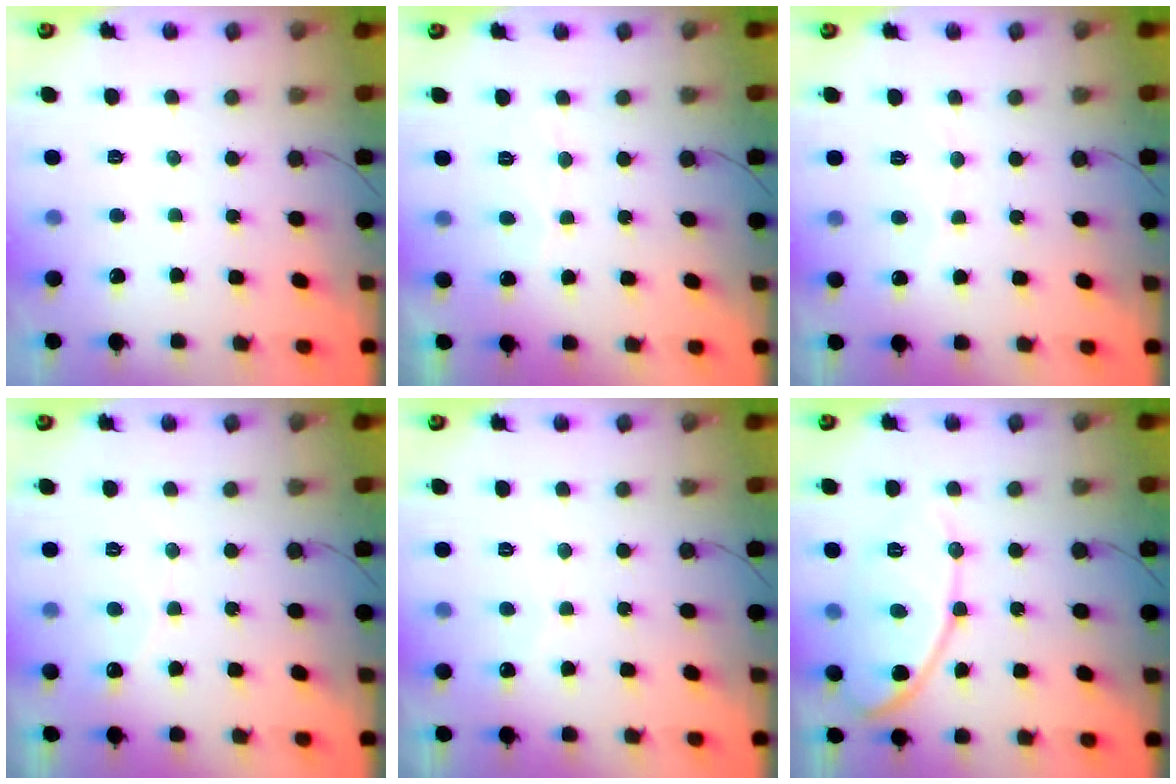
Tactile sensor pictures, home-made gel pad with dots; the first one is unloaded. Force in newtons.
{"total": 5.4, "press": 5.4, "slide": 0.4}
{"total": 3.2, "press": 3.1, "slide": 0.3}
{"total": 2.9, "press": 2.9, "slide": 0.2}
{"total": 2.4, "press": 2.4, "slide": 0.2}
{"total": 12.2, "press": 12.1, "slide": 0.6}